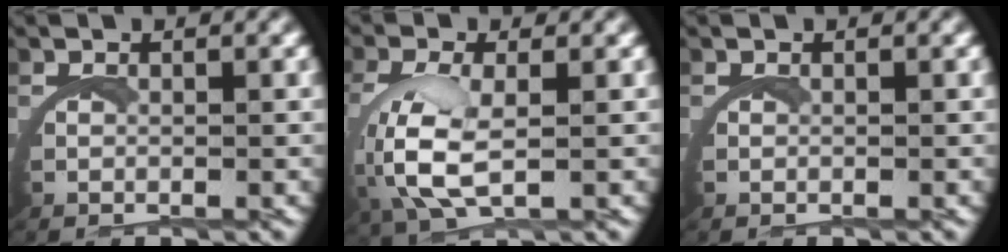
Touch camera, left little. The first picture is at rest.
{"total": 5.3, "force": [0.4, 2.7, 4.6], "torque": [-0.131, -0.014, 0.020]}
{"total": 0.0}